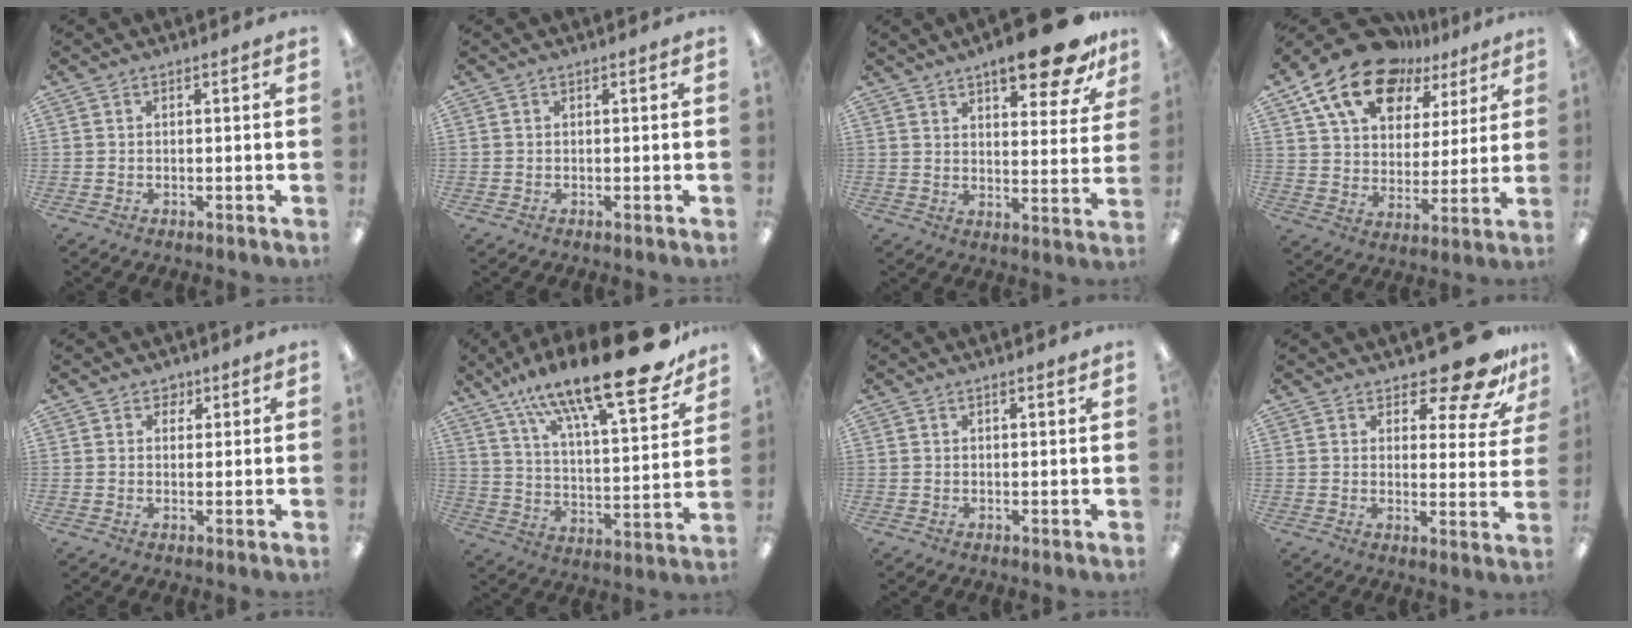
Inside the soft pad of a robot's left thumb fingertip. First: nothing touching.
{"total": 0.0}
{"total": 14.2, "force": [10.5, 3.5, 9.0], "torque": [-0.120, -0.065, 0.169]}
{"total": 17.8, "force": [11.9, 10.3, 8.3], "torque": [-0.153, -0.068, 0.215]}
{"total": 2.3, "force": [1.4, 1.8, 0.5], "torque": [0.003, -0.003, 0.023]}
{"total": 24.4, "force": [17.7, 6.5, 15.5], "torque": [-0.240, -0.117, 0.288]}
{"total": 0.9, "force": [0.7, 0.0, 0.5], "torque": [-0.010, -0.001, 0.013]}
{"total": 13.1, "force": [9.7, 4.5, 7.6], "torque": [-0.094, -0.072, 0.163]}